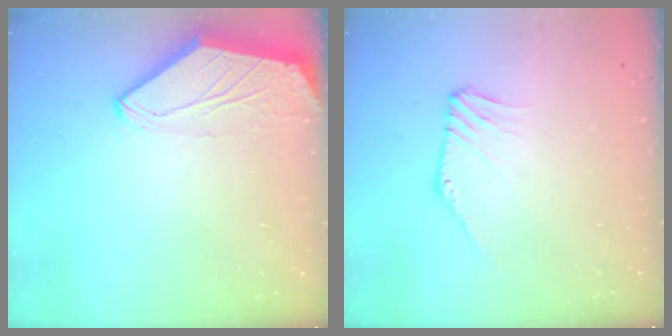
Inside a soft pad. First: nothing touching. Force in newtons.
{"total": 0.7, "press": 0.5, "slide": 0.4}